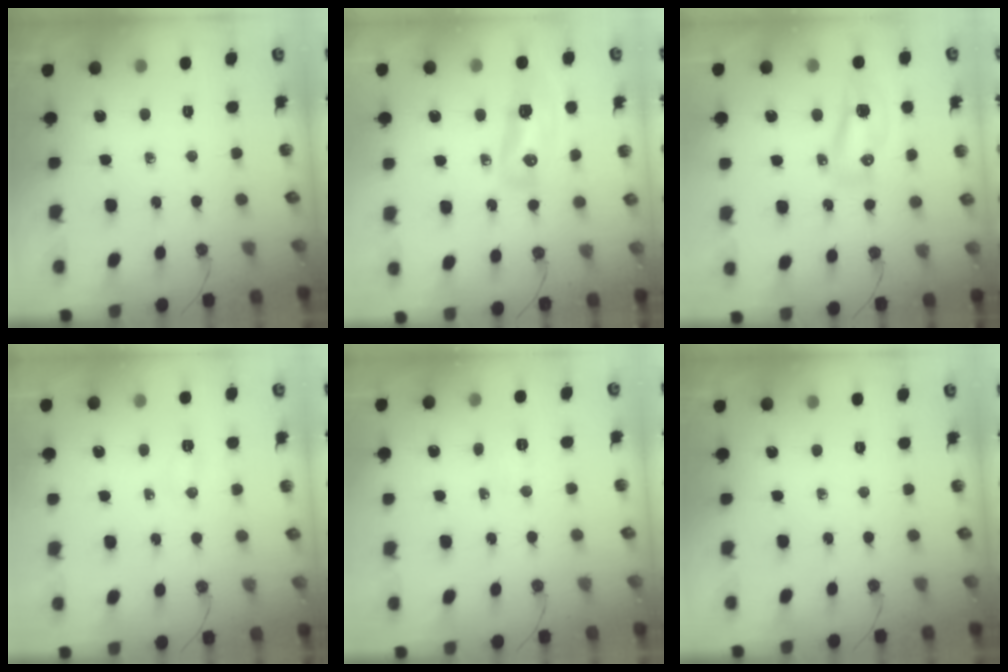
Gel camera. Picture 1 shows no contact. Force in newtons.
{"total": 9.3, "press": 9.2, "slide": 1.8}
{"total": 7.9, "press": 7.8, "slide": 1.5}
{"total": 22.9, "press": 8.0, "slide": 21.4}
{"total": 2.6, "press": 2.5, "slide": 0.8}
{"total": 0.0}